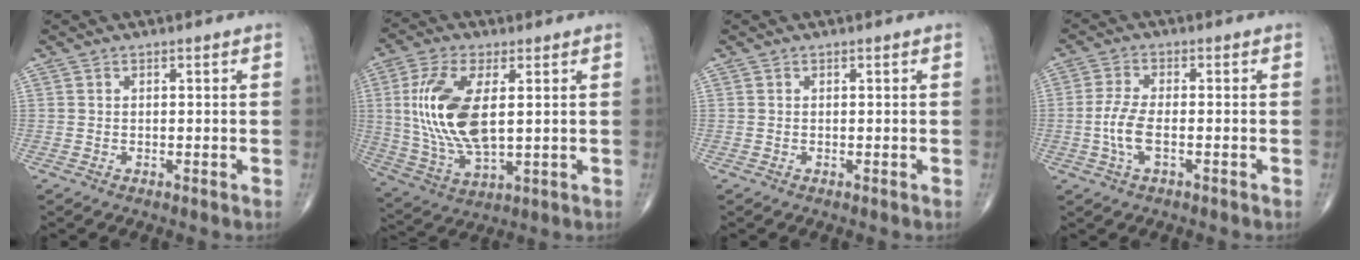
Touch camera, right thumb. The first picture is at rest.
{"total": 15.5, "force": [2.2, 7.0, 13.6], "torque": [-0.286, -0.011, 0.050]}
{"total": 0.0}
{"total": 5.5, "force": [-1.4, 2.1, 4.9], "torque": [-0.114, 0.009, -0.028]}